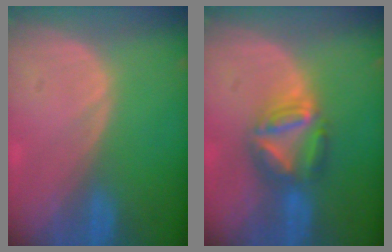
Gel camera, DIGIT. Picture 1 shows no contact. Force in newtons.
{"total": 7.2, "press": 6.3, "slide": 3.5}